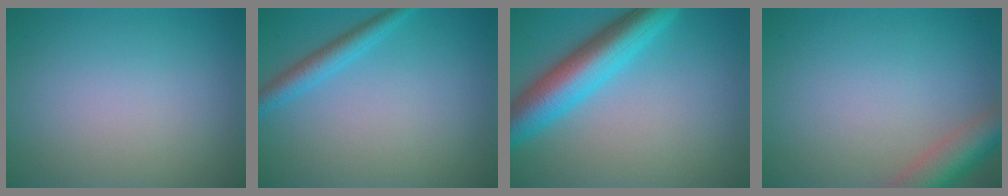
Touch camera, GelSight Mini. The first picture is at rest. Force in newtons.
{"total": 2.4, "press": 2.4, "slide": 0.1}
{"total": 7.1, "press": 7.1, "slide": 0.3}
{"total": 4.7, "press": 4.7, "slide": 0.4}